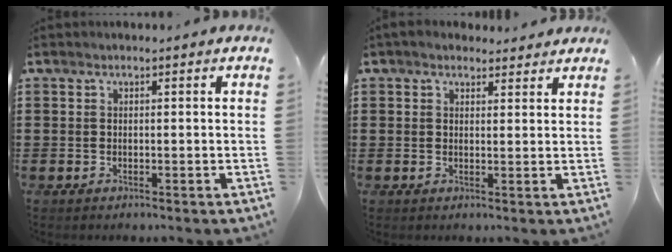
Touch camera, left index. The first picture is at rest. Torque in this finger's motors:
{"motor_torque": [1.61, -0.53, 0.68, 0.10]}